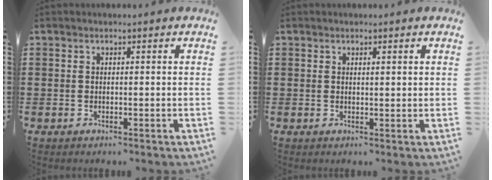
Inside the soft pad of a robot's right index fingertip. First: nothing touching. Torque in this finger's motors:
{"motor_torque": [-0.14, 0.25, 0.01, -0.01]}